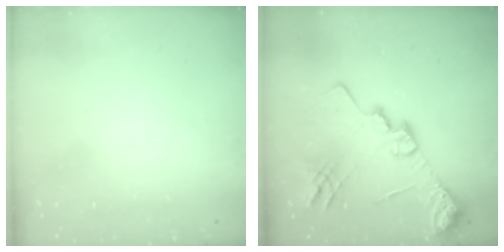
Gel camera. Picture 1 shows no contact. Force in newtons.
{"total": 19.1, "press": 19.0, "slide": 1.6}